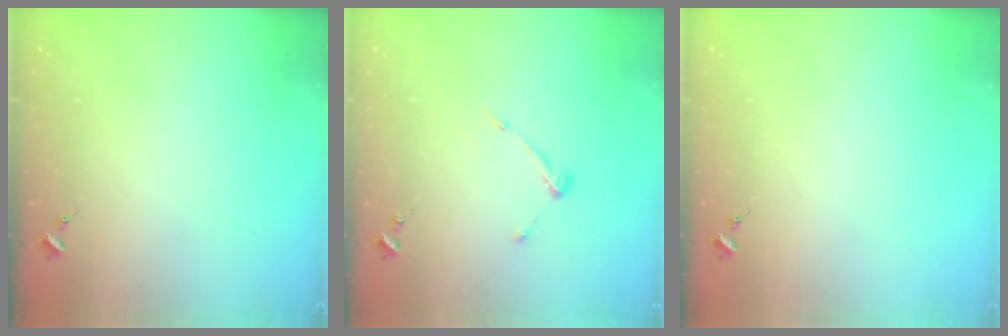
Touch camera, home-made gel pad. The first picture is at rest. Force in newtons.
{"total": 6.2, "press": 6.2, "slide": 0.5}
{"total": 0.0}